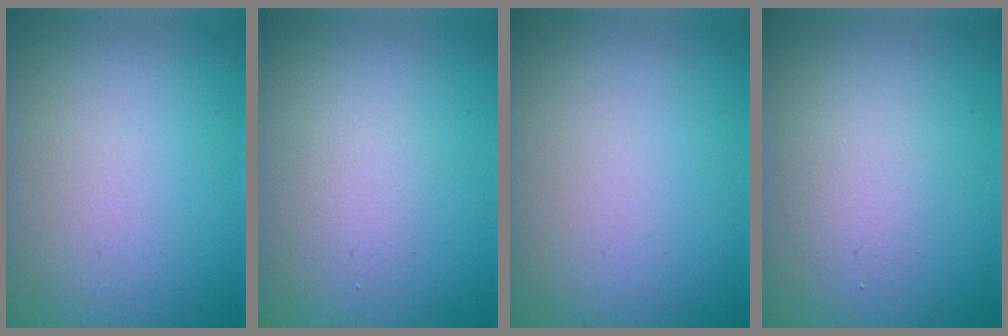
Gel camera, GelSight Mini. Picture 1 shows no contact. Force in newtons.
{"total": 1.5, "press": 1.5, "slide": 0.1}
{"total": 0.0}
{"total": 1.7, "press": 1.7, "slide": 0.1}